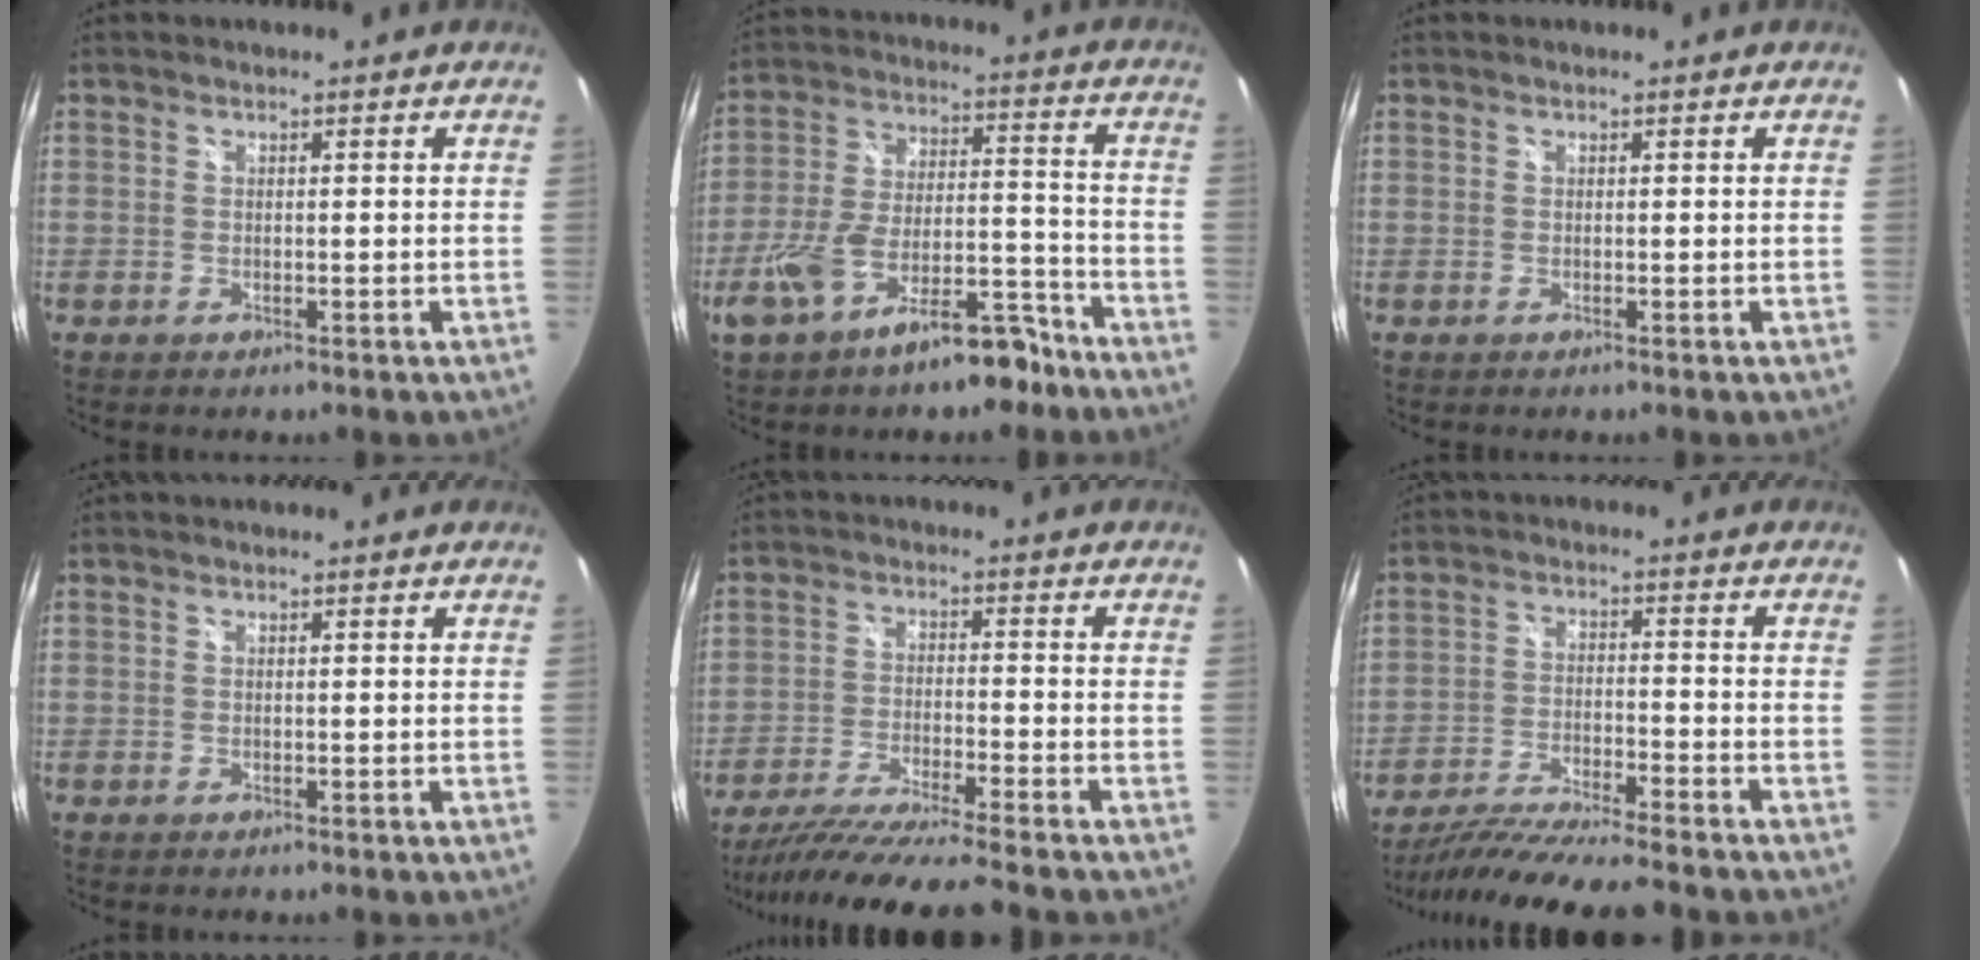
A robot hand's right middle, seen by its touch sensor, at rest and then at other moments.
{"total": 15.5, "force": [-10.2, 5.8, 10.1], "torque": [-0.185, 0.012, -0.156]}
{"total": 0.0}
{"total": 0.0}
{"total": 12.8, "force": [-11.4, -1.5, 5.7], "torque": [-0.125, -0.032, -0.200]}
{"total": 13.5, "force": [-12.1, -0.2, 6.1], "torque": [-0.132, -0.026, -0.210]}